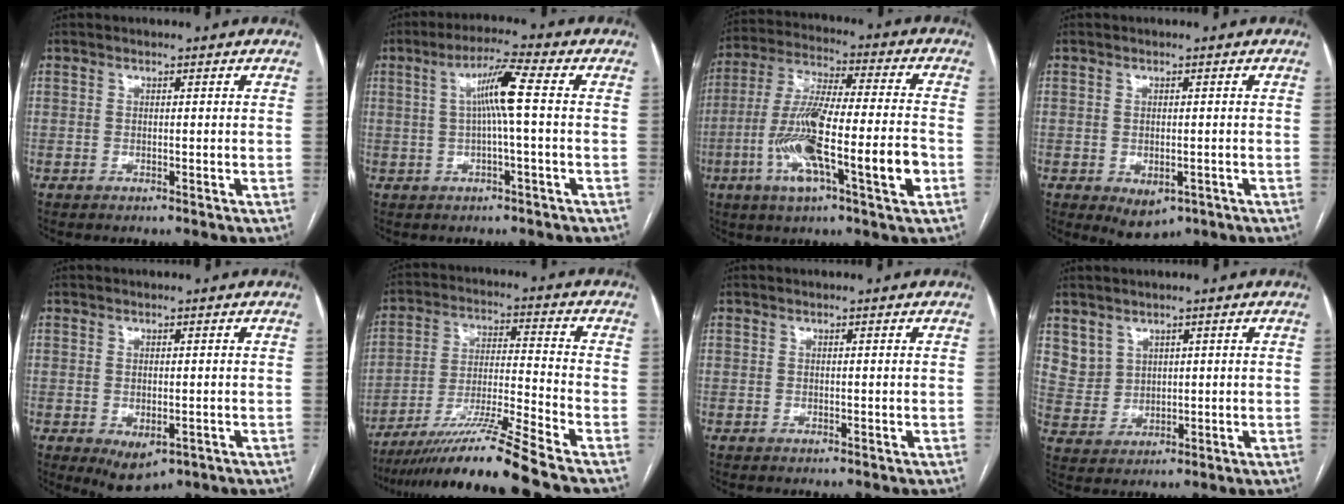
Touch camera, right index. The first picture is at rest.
{"total": 6.6, "force": [0.6, -0.5, 6.5], "torque": [-0.117, 0.013, 0.014]}
{"total": 17.4, "force": [-5.1, 1.8, 16.5], "torque": [-0.300, -0.003, -0.088]}
{"total": 4.0, "force": [-1.6, 2.5, 2.7], "torque": [-0.038, -0.004, -0.006]}
{"total": 4.6, "force": [-1.7, 2.5, 3.5], "torque": [-0.052, -0.010, -0.009]}
{"total": 14.3, "force": [-11.6, -2.5, 7.9], "torque": [-0.141, -0.016, -0.206]}
{"total": 0.0}
{"total": 4.5, "force": [2.7, 3.5, 0.3], "torque": [-0.007, 0.006, 0.065]}